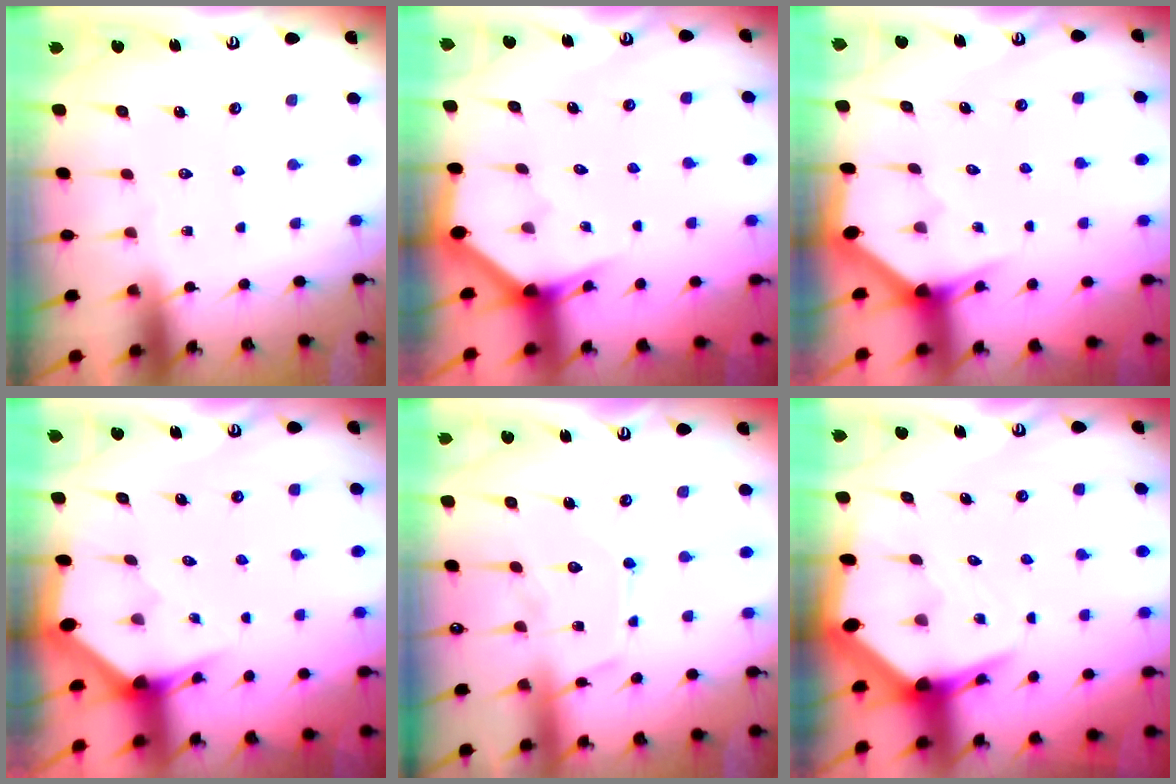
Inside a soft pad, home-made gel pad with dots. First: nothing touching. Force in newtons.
{"total": 2.9, "press": 2.9, "slide": 0.1}
{"total": 3.0, "press": 3.0, "slide": 0.2}
{"total": 2.7, "press": 2.7, "slide": 0.1}
{"total": 11.1, "press": 11.1, "slide": 0.9}
{"total": 6.0, "press": 5.9, "slide": 0.8}